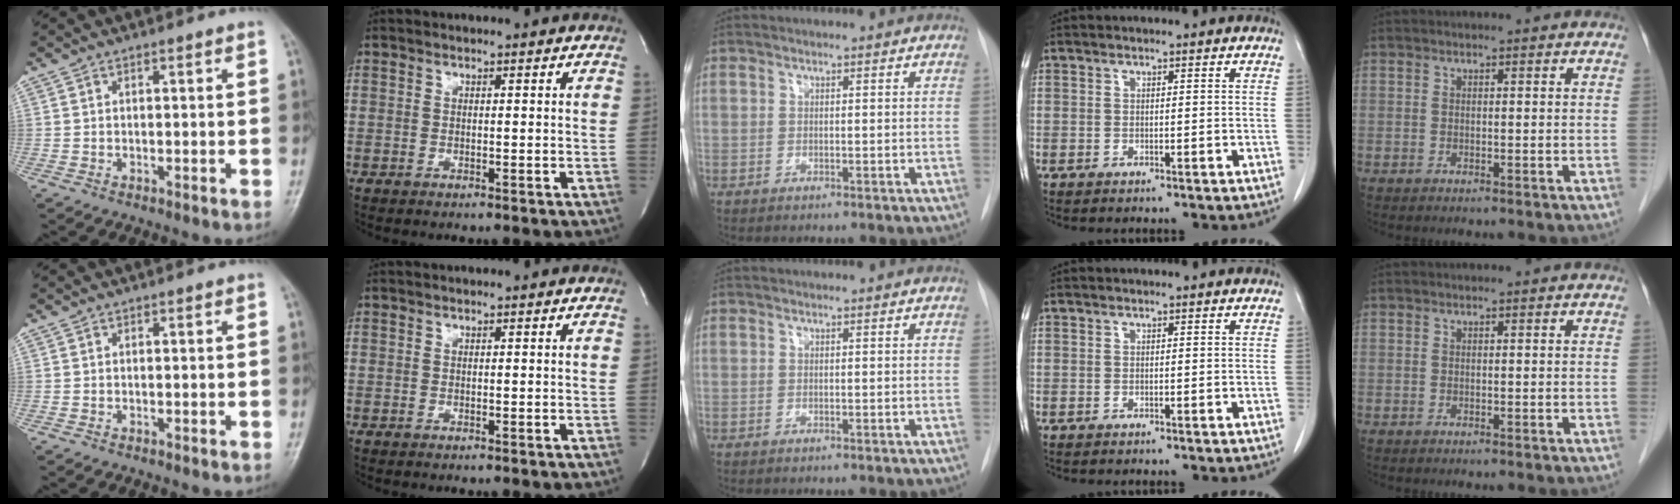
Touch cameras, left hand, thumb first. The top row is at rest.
{}